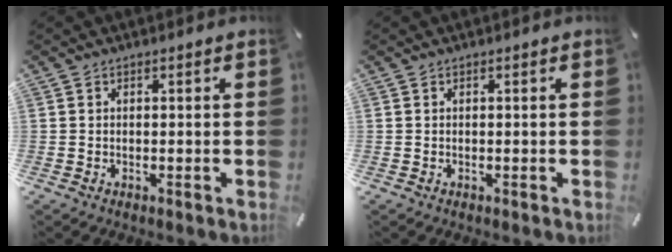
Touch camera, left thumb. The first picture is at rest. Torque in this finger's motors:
{"motor_torque": [0.00, 0.00, -0.04, 0.04, 0.00]}